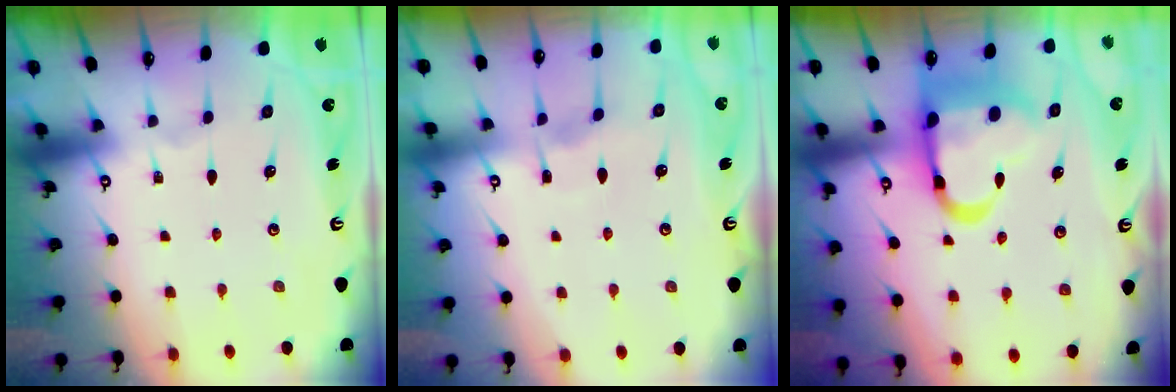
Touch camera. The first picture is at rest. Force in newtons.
{"total": 3.3, "press": 3.3, "slide": 0.4}
{"total": 17.2, "press": 17.1, "slide": 1.9}